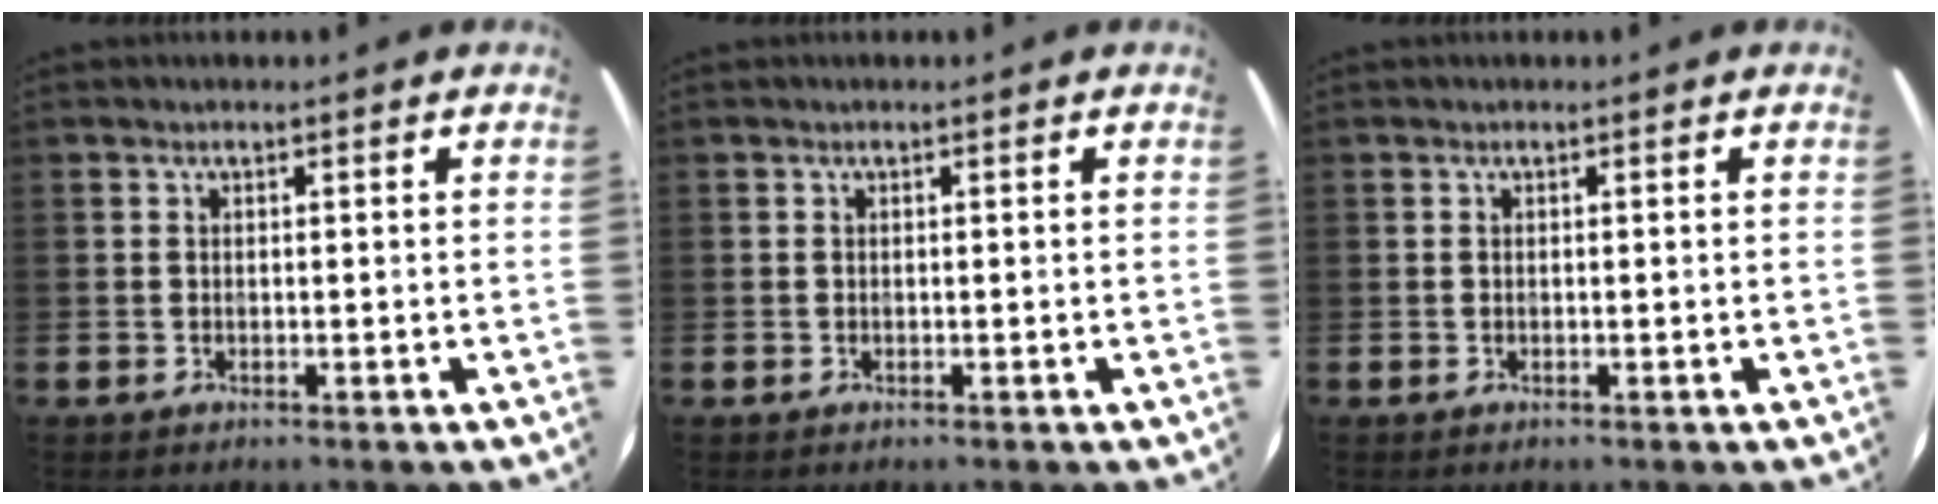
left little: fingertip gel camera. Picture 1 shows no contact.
{"total": 0.0}
{"total": 0.0}